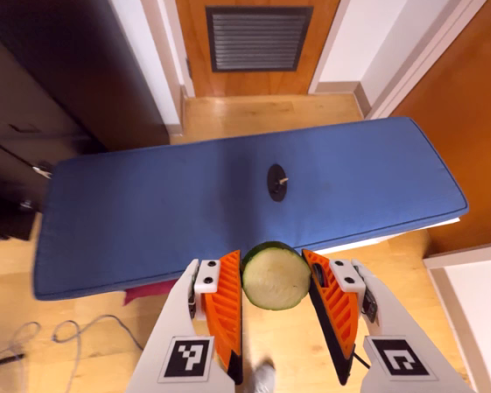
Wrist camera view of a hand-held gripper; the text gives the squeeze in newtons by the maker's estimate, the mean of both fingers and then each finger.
{"total": 6.4, "left": 6.5, "right": 6.3}